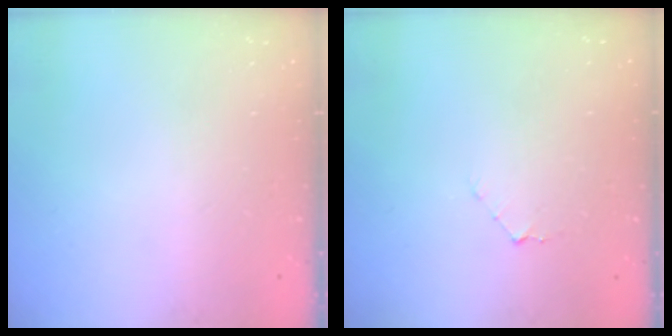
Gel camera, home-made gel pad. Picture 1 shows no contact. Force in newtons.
{"total": 3.5, "press": 3.5, "slide": 0.3}